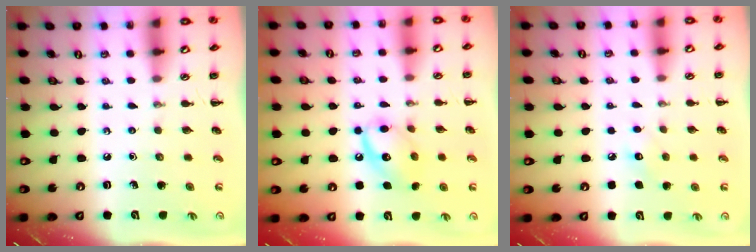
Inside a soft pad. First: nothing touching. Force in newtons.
{"total": 11.2, "press": 11.2, "slide": 0.4}
{"total": 5.9, "press": 5.8, "slide": 1.2}